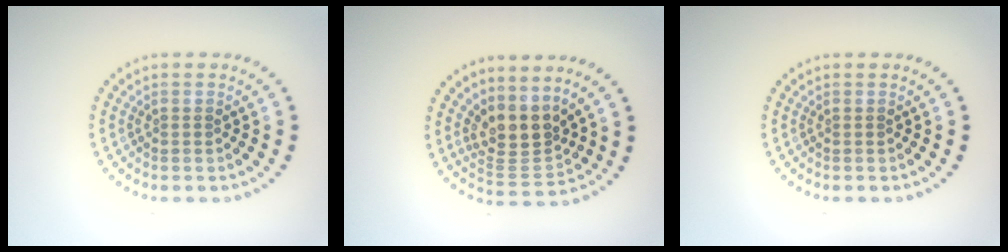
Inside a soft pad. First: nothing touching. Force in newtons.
{"total": 3.6, "press": 2.7, "slide": 2.4}
{"total": 0.0}